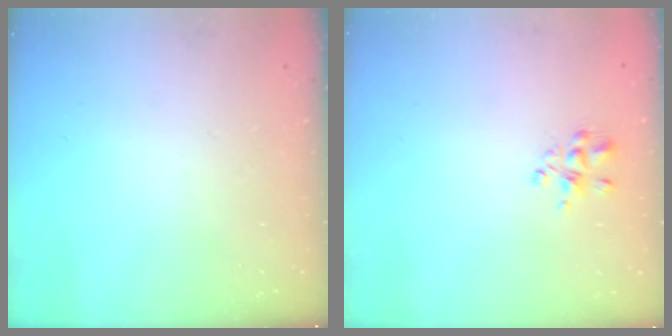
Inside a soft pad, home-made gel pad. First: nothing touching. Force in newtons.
{"total": 3.6, "press": 3.5, "slide": 1.1}